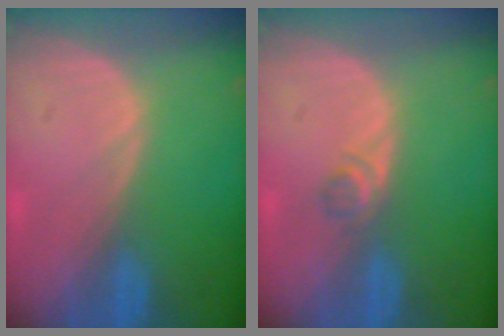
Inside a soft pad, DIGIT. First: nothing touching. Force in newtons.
{"total": 1.8, "press": 1.5, "slide": 0.9}